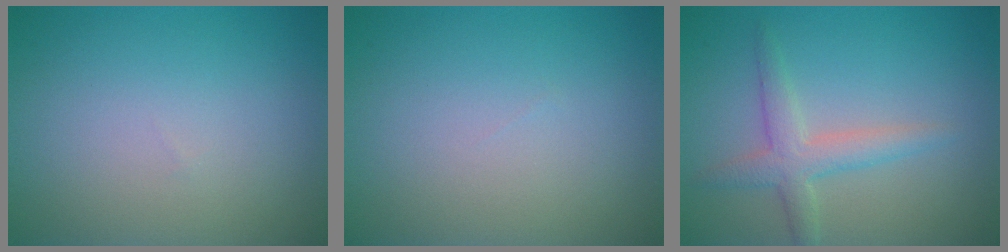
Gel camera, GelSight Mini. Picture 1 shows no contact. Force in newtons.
{"total": 0.0}
{"total": 2.9, "press": 2.9, "slide": 0.1}